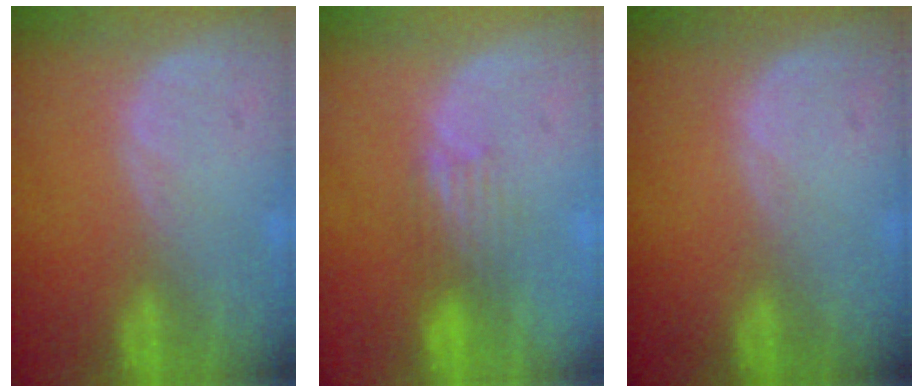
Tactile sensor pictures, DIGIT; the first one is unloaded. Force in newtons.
{"total": 3.7, "press": 3.2, "slide": 1.8}
{"total": 0.0}